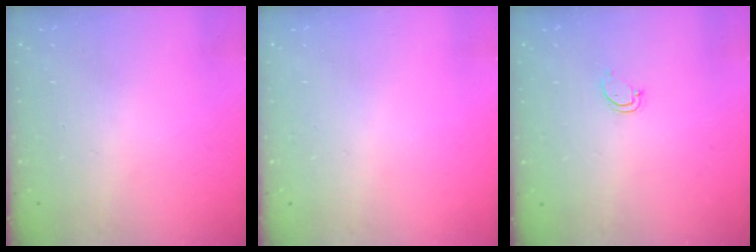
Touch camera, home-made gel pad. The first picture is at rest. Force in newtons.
{"total": 0.0}
{"total": 2.6, "press": 2.6, "slide": 0.3}